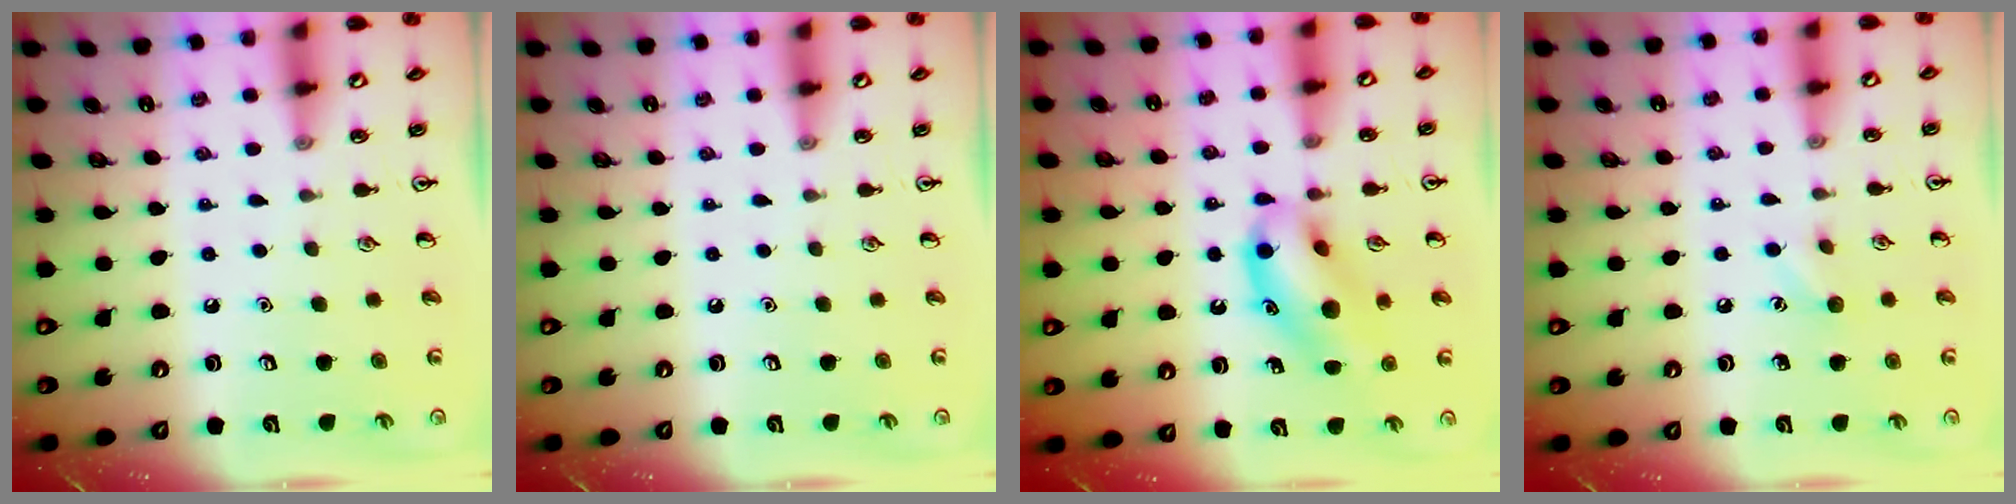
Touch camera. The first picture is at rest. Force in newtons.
{"total": 0.0}
{"total": 13.8, "press": 13.4, "slide": 3.2}
{"total": 5.3, "press": 5.1, "slide": 1.6}